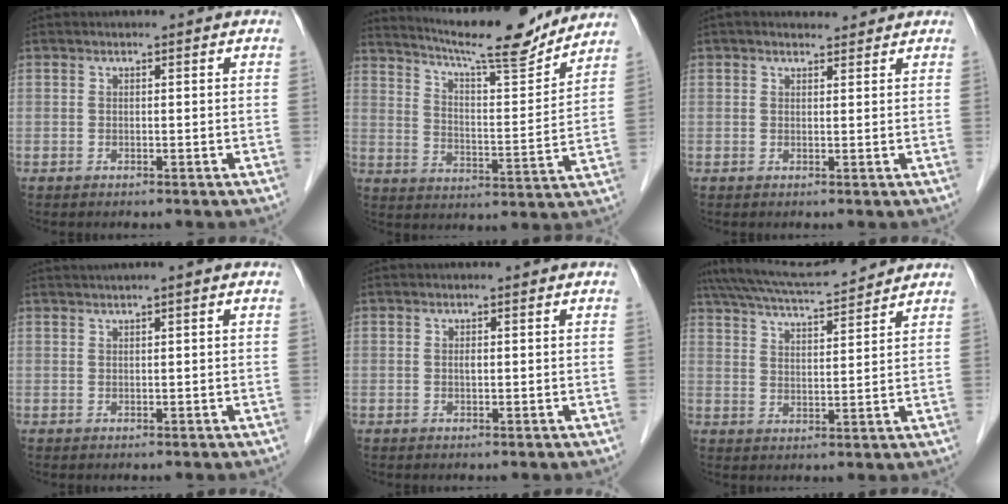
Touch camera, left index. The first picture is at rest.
{"total": 16.8, "force": [15.3, 1.0, 6.9], "torque": [-0.118, -0.015, 0.226]}
{"total": 3.0, "force": [2.7, 1.0, 0.9], "torque": [-0.013, 0.017, 0.037]}
{"total": 1.9, "force": [1.1, -0.4, 1.4], "torque": [-0.032, 0.008, 0.025]}
{"total": 0.5, "force": [-0.1, 0.1, 0.5], "torque": [-0.010, -0.003, -0.003]}
{"total": 12.5, "force": [11.7, 0.6, 4.6], "torque": [-0.093, 0.023, 0.188]}